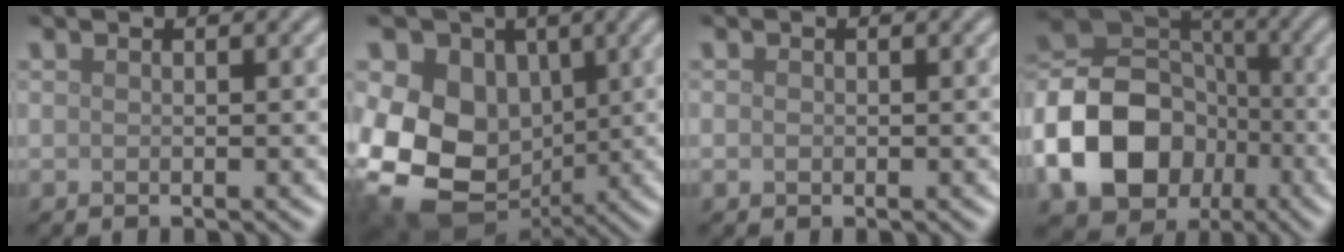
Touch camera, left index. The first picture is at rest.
{"total": 15.8, "force": [-0.6, 12.9, 9.2], "torque": [-0.180, -0.013, -0.026]}
{"total": 0.6, "force": [-0.1, 0.5, 0.3], "torque": [-0.004, -0.001, -0.002]}
{"total": 13.6, "force": [-4.3, 10.5, 7.5], "torque": [-0.160, -0.007, -0.088]}